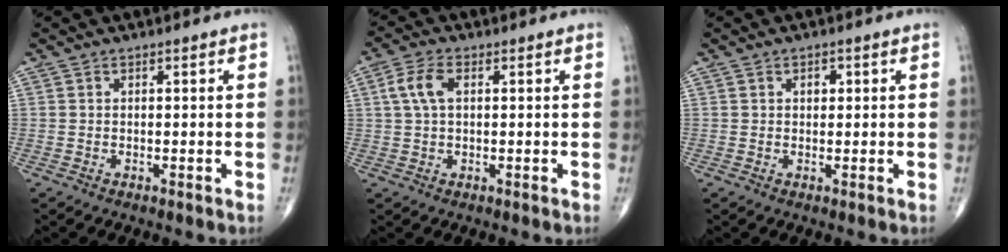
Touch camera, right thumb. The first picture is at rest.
{"total": 5.3, "force": [1.2, 2.9, 4.3], "torque": [-0.100, 0.012, 0.022]}
{"total": 1.4, "force": [0.4, 1.1, 0.9], "torque": [-0.002, 0.000, 0.003]}